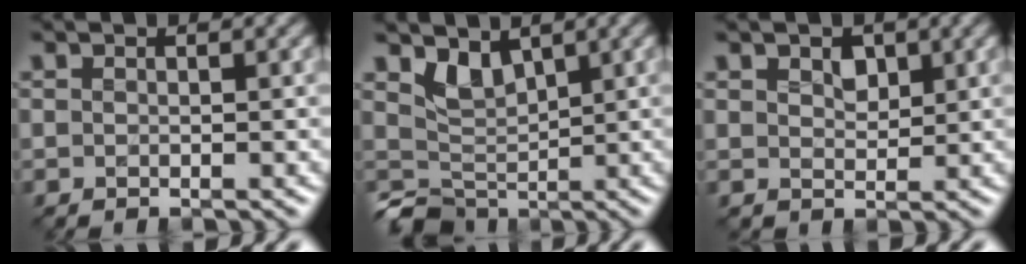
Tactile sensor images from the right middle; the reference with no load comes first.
{"total": 2.7, "force": [0.6, 2.2, 1.3], "torque": [-0.022, -0.009, 0.019]}
{"total": 1.7, "force": [0.9, 1.2, 0.9], "torque": [-0.017, -0.002, 0.016]}